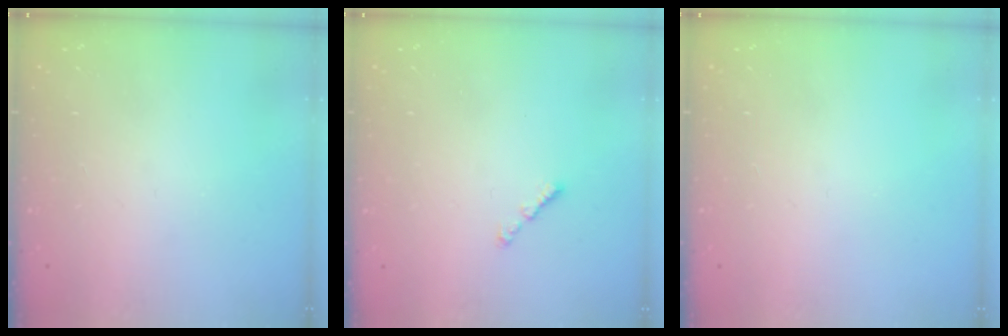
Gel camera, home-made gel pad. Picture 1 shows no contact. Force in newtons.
{"total": 1.0, "press": 0.9, "slide": 0.5}
{"total": 0.0}